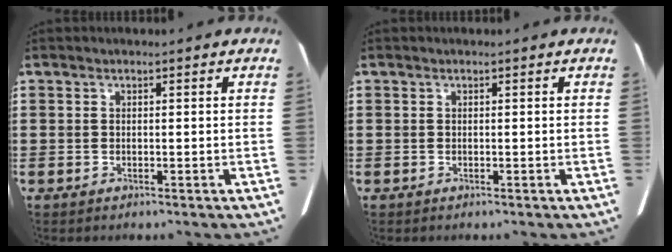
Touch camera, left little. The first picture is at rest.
{"total": 0.0}